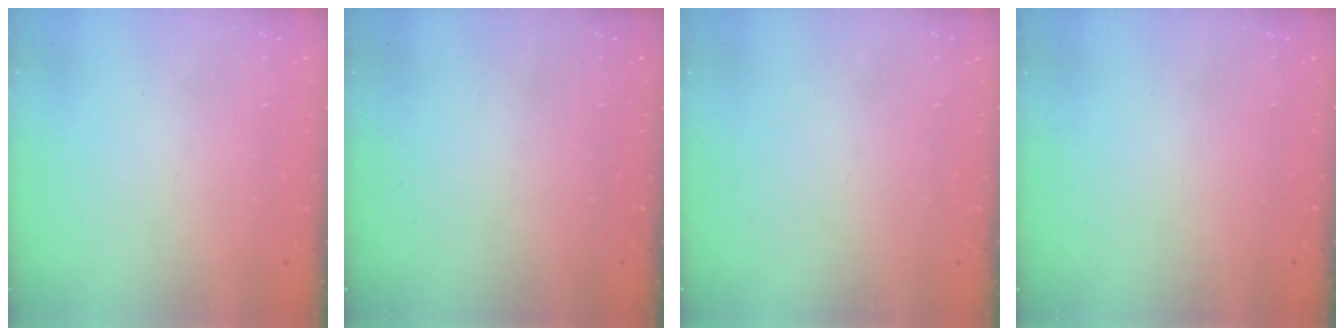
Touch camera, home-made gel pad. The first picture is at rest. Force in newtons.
{"total": 0.0}
{"total": 0.7, "press": 0.7, "slide": 0.1}
{"total": 0.0}